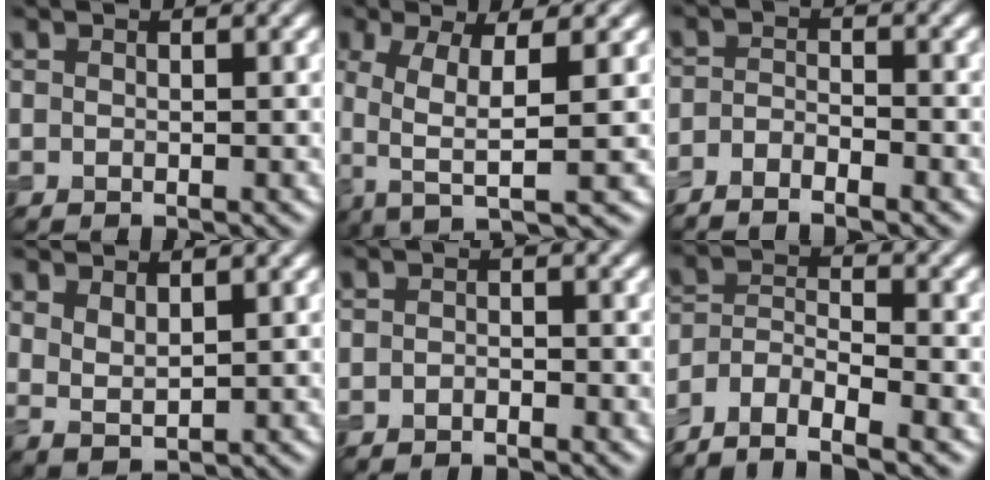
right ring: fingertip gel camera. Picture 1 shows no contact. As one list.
[{"total": 6.2, "force": [-0.7, 2.0, 5.8], "torque": [-0.110, -0.007, -0.016]}, {"total": 2.9, "force": [-2.3, 0.6, 1.5], "torque": [-0.034, -0.002, -0.049]}, {"total": 2.2, "force": [1.4, 0.8, 1.5], "torque": [-0.035, -0.009, 0.032]}, {"total": 0.9, "force": [-0.7, 0.4, 0.4], "torque": [-0.006, 0.000, -0.014]}, {"total": 6.8, "force": [-5.1, 2.5, 3.7], "torque": [-0.066, -0.005, -0.102]}]